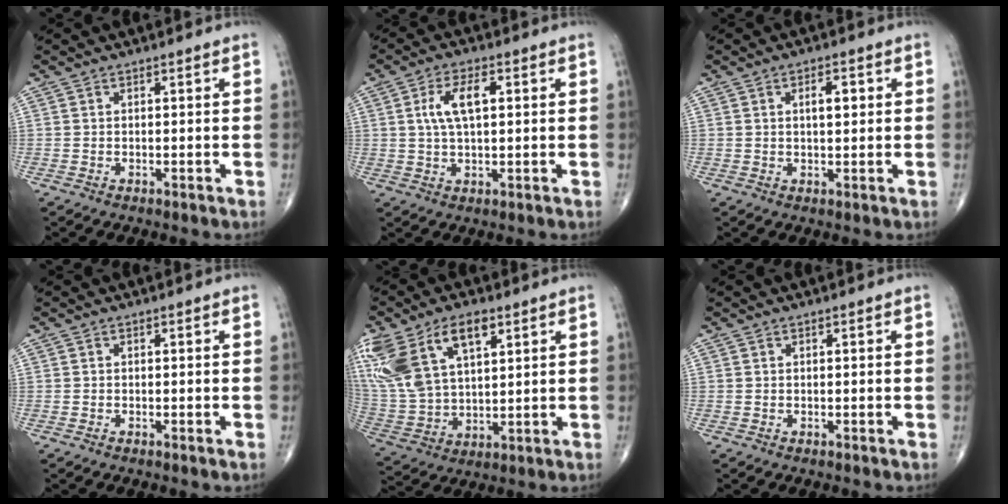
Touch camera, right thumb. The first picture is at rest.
{"total": 7.1, "force": [1.5, 3.2, 6.2], "torque": [-0.126, 0.008, 0.028]}
{"total": 3.7, "force": [1.0, 1.7, 3.1], "torque": [-0.043, 0.000, 0.014]}
{"total": 0.0}
{"total": 20.1, "force": [9.5, 10.8, 14.0], "torque": [-0.303, -0.003, 0.189]}
{"total": 0.0}